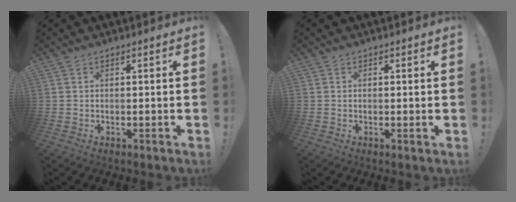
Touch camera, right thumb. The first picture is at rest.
{"total": 0.5, "force": [0.2, -0.1, 0.5], "torque": [-0.004, -0.002, 0.001]}